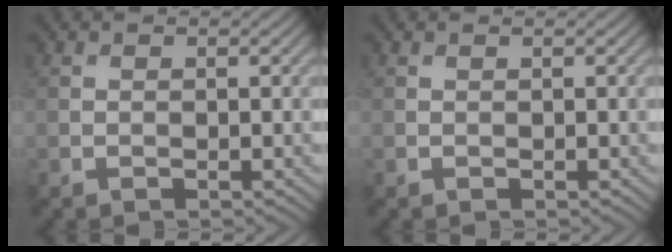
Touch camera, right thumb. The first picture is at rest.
{"total": 0.0}